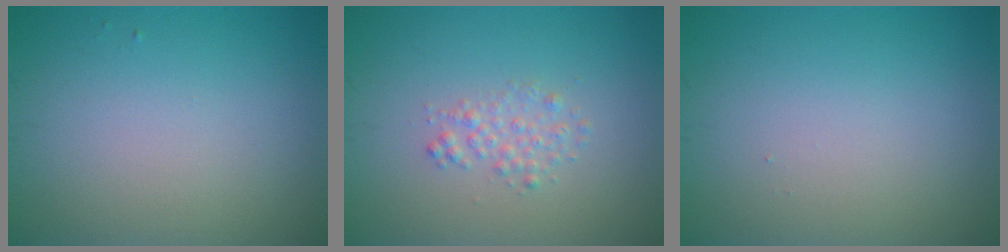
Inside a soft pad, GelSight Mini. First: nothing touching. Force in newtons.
{"total": 1.5, "press": 1.5, "slide": 0.0}
{"total": 0.0}